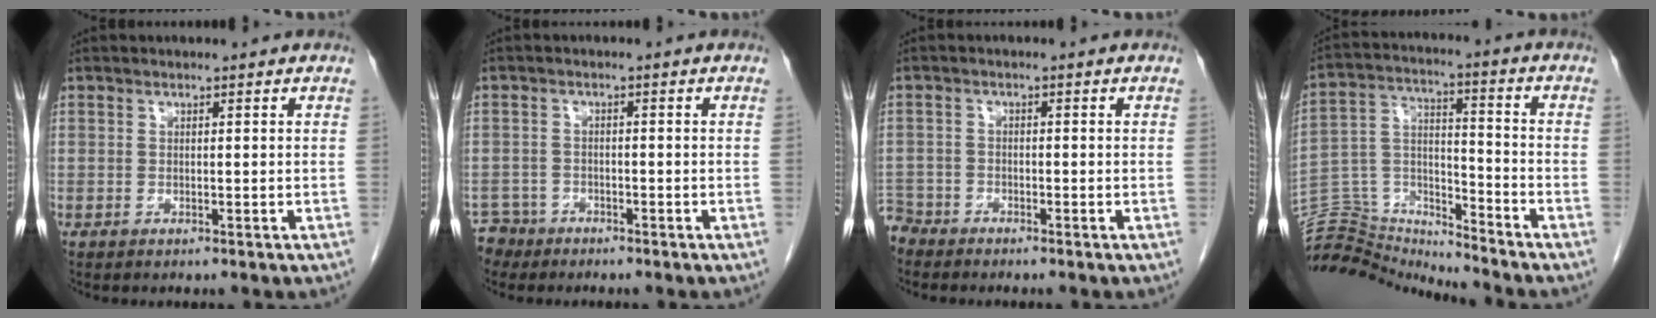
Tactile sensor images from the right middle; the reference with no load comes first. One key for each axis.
{"total": 3.3, "fx": -2.8, "fy": 1.6, "fz": -0.9, "tx": 0.014, "ty": 0.002, "tz": -0.055}
{"total": 3.4, "fx": -3.3, "fy": 0.9, "fz": -0.5, "tx": 0.008, "ty": -0.006, "tz": -0.067}
{"total": 11.7, "fx": -11.7, "fy": 0.5, "fz": -0.7, "tx": 0.007, "ty": 0.066, "tz": -0.217}